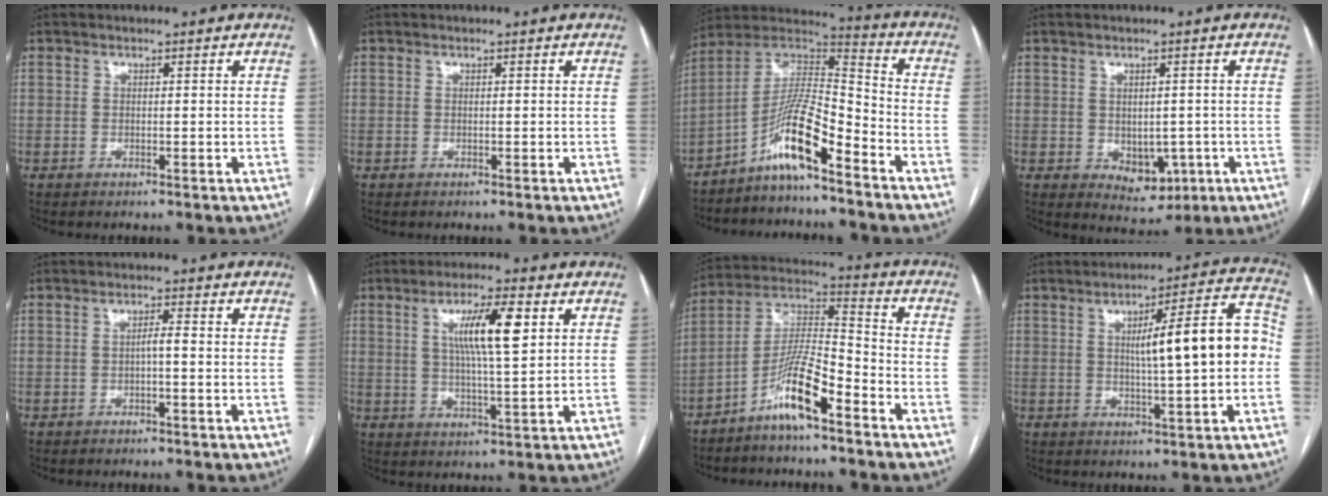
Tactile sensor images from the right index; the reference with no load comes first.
{"total": 0.0}
{"total": 11.8, "force": [-7.4, 1.6, 9.1], "torque": [-0.179, 0.021, -0.138]}
{"total": 5.4, "force": [-1.2, 3.6, 3.8], "torque": [-0.044, -0.001, 0.000]}
{"total": 1.5, "force": [-0.4, 0.1, 1.5], "torque": [-0.024, 0.003, -0.006]}
{"total": 8.9, "force": [2.8, 0.8, 8.4], "torque": [-0.150, 0.004, 0.050]}
{"total": 10.7, "force": [-6.6, 1.5, 8.3], "torque": [-0.169, 0.007, -0.129]}
{"total": 12.8, "force": [0.5, 1.6, 12.7], "torque": [-0.173, 0.035, 0.007]}